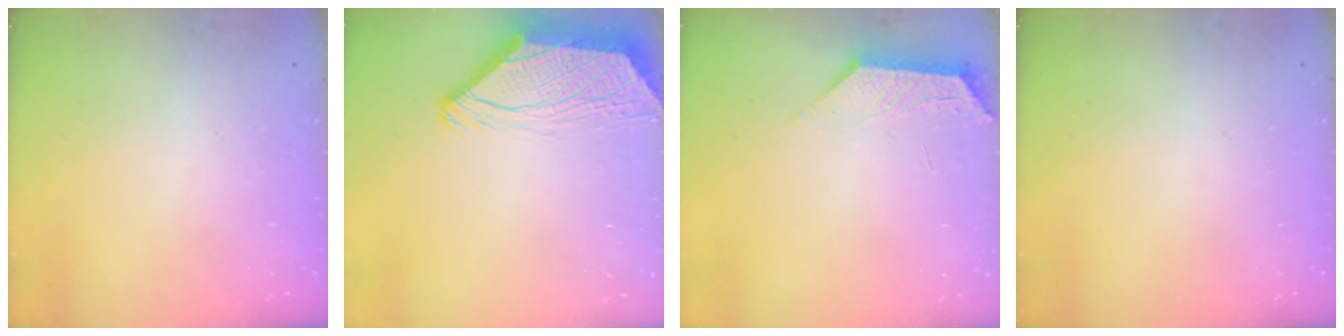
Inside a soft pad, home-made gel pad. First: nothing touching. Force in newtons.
{"total": 3.2, "press": 3.1, "slide": 0.7}
{"total": 1.9, "press": 1.9, "slide": 0.4}
{"total": 0.0}